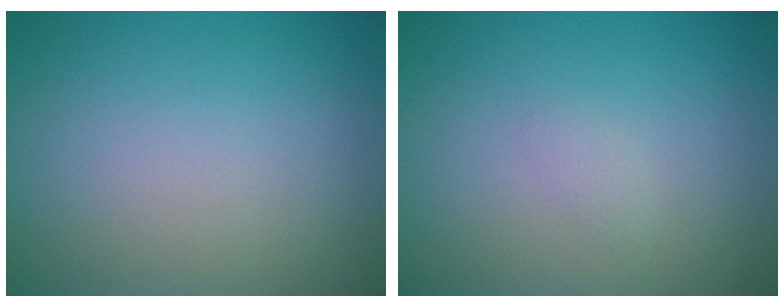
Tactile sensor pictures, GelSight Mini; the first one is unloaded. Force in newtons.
{"total": 0.7, "press": 0.7, "slide": 0.1}